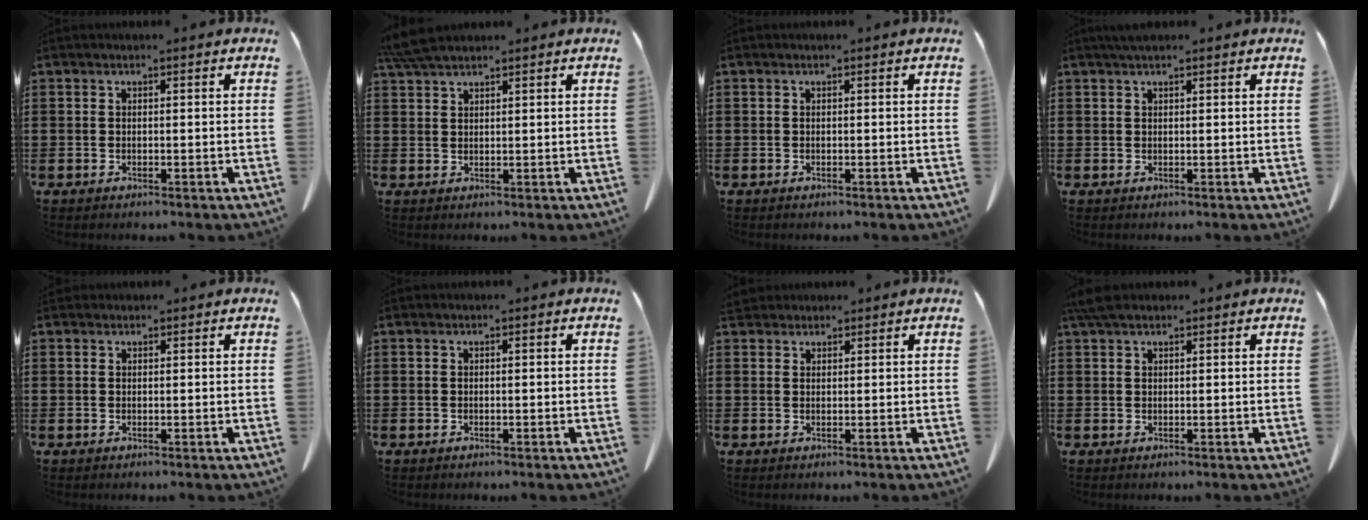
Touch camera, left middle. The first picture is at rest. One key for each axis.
{"total": 4.3, "fx": 3.6, "fy": 0.5, "fz": 2.2, "tx": -0.054, "ty": -0.003, "tz": 0.070}
{"total": 0.0}
{"total": 1.6, "fx": 1.2, "fy": 0.3, "fz": 1.0, "tx": -0.022, "ty": 0.003, "tz": 0.021}
{"total": 0.6, "fx": 0.6, "fy": 0.3, "fz": 0.1, "tx": -0.003, "ty": 0.000, "tz": 0.012}
{"total": 0.0}
{"total": 2.1, "fx": 1.9, "fy": 0.8, "fz": 0.4, "tx": -0.014, "ty": 0.002, "tz": 0.040}
{"total": 3.1, "fx": 2.2, "fy": 1.0, "fz": 1.9, "tx": -0.044, "ty": 0.005, "tz": 0.043}